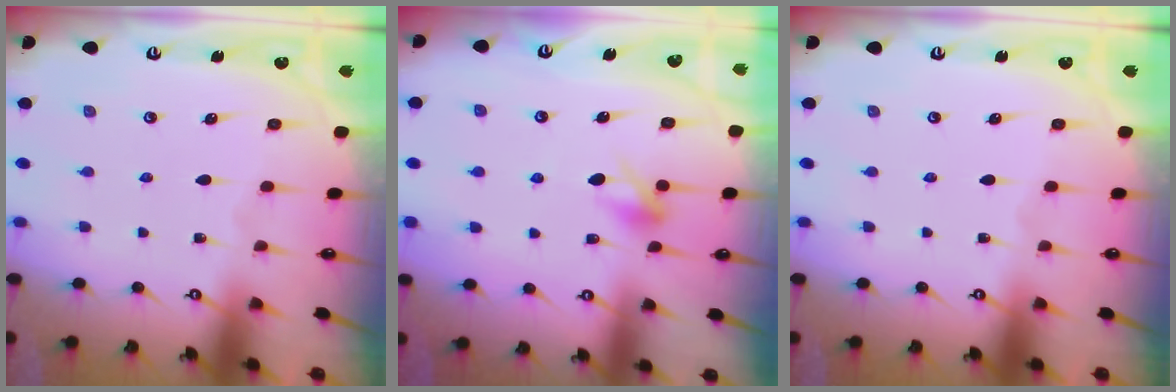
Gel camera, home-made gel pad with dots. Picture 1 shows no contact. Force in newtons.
{"total": 5.5, "press": 5.4, "slide": 1.1}
{"total": 0.0}